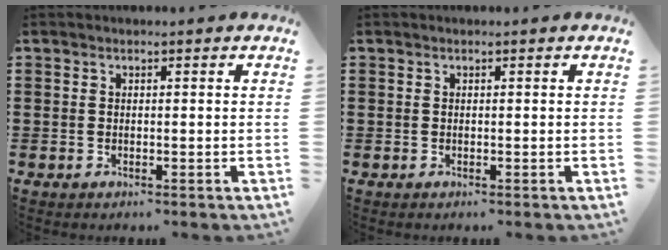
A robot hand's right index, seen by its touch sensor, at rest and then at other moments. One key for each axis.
{"total": 0.0}